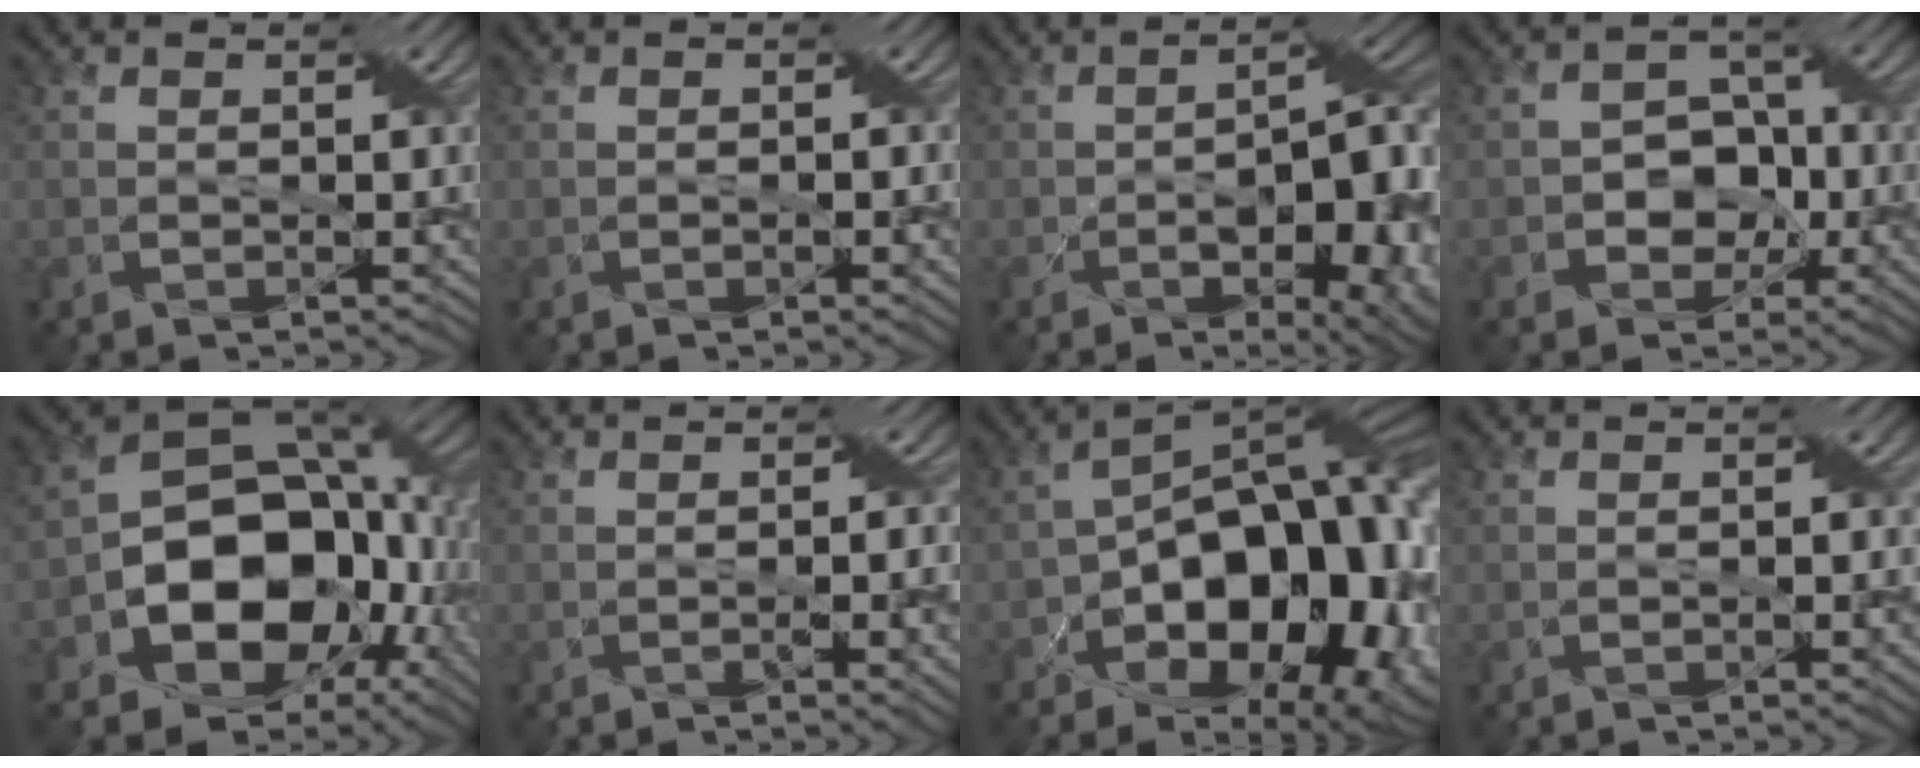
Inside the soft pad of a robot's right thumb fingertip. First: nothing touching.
{"total": 1.7, "force": [-0.4, 0.4, 1.6], "torque": [-0.025, 0.000, -0.005]}
{"total": 14.8, "force": [-4.5, 6.3, 12.6], "torque": [-0.172, -0.028, -0.043]}
{"total": 6.0, "force": [-1.6, 4.8, 3.2], "torque": [-0.028, 0.009, -0.043]}
{"total": 16.0, "force": [-3.9, 11.9, 9.9], "torque": [-0.161, -0.025, -0.071]}
{"total": 4.5, "force": [-1.1, 1.1, 4.2], "torque": [-0.063, -0.006, -0.011]}
{"total": 20.0, "force": [-5.2, 11.7, 15.3], "torque": [-0.196, -0.011, -0.074]}
{"total": 1.4, "force": [-0.3, 0.3, 1.3], "torque": [-0.020, 0.001, -0.005]}